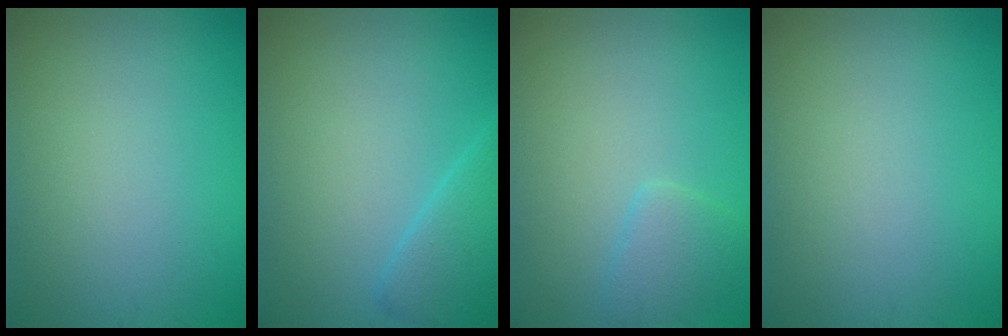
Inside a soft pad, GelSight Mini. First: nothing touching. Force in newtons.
{"total": 2.8, "press": 2.8, "slide": 0.2}
{"total": 1.8, "press": 1.8, "slide": 0.2}
{"total": 0.0}